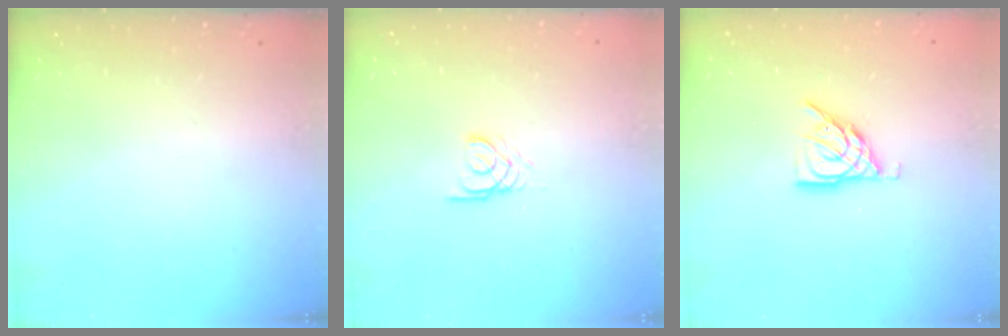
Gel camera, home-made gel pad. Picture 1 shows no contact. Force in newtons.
{"total": 2.7, "press": 2.7, "slide": 0.3}
{"total": 9.3, "press": 9.2, "slide": 1.2}